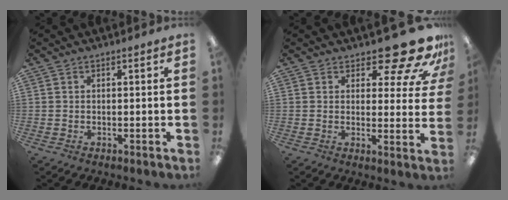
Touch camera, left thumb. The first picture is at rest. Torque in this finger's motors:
{"motor_torque": [1.09, 0.93, 0.31, -0.49, 0.09]}